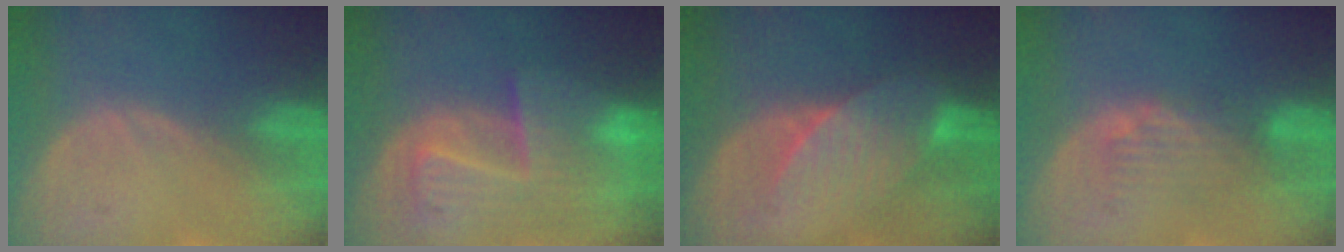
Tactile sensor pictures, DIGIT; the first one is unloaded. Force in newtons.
{"total": 10.0, "press": 8.7, "slide": 4.9}
{"total": 7.4, "press": 6.9, "slide": 2.8}
{"total": 4.5, "press": 3.8, "slide": 2.3}